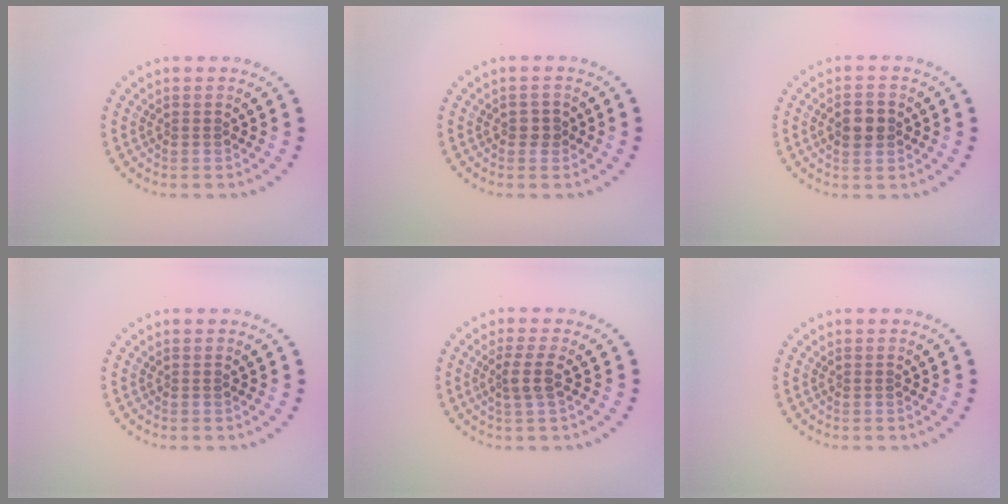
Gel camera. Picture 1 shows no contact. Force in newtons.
{"total": 1.2, "press": 1.2, "slide": 0.3}
{"total": 3.0, "press": 3.0, "slide": 0.0}
{"total": 0.0}
{"total": 2.1, "press": 1.7, "slide": 1.3}
{"total": 0.0}